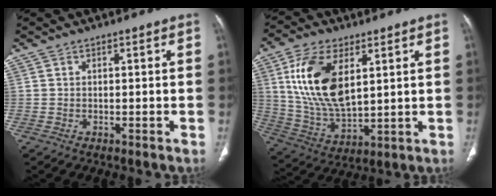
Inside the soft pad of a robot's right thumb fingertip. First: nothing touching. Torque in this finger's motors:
{"motor_torque": [0.23, 2.67, 1.78, 0.67, 0.50]}